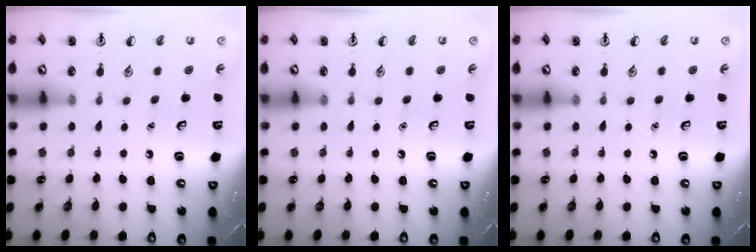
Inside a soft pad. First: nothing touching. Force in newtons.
{"total": 0.0}
{"total": 0.0}